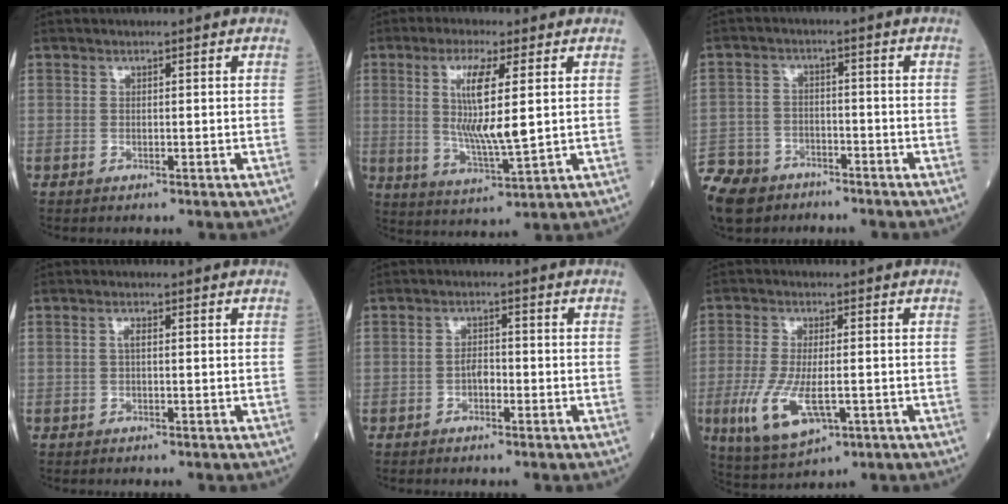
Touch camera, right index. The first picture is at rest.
{"total": 9.4, "force": [1.8, 0.7, 9.2], "torque": [-0.184, -0.016, 0.034]}
{"total": 11.1, "force": [-8.3, 6.4, 3.6], "torque": [-0.090, -0.006, -0.142]}
{"total": 1.0, "force": [0.1, 0.3, 1.0], "torque": [-0.020, 0.002, 0.000]}
{"total": 1.9, "force": [-0.7, 1.0, 1.4], "torque": [-0.019, 0.006, -0.014]}
{"total": 9.5, "force": [-2.7, 3.4, 8.4], "torque": [-0.175, -0.020, -0.040]}